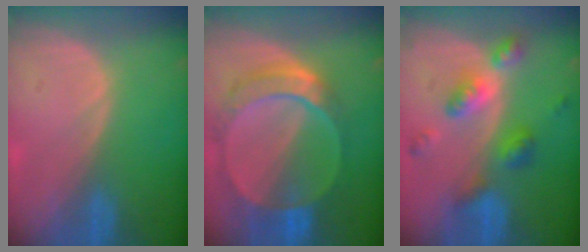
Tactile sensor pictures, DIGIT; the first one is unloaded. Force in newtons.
{"total": 9.5, "press": 8.2, "slide": 4.8}
{"total": 7.1, "press": 7.0, "slide": 0.6}